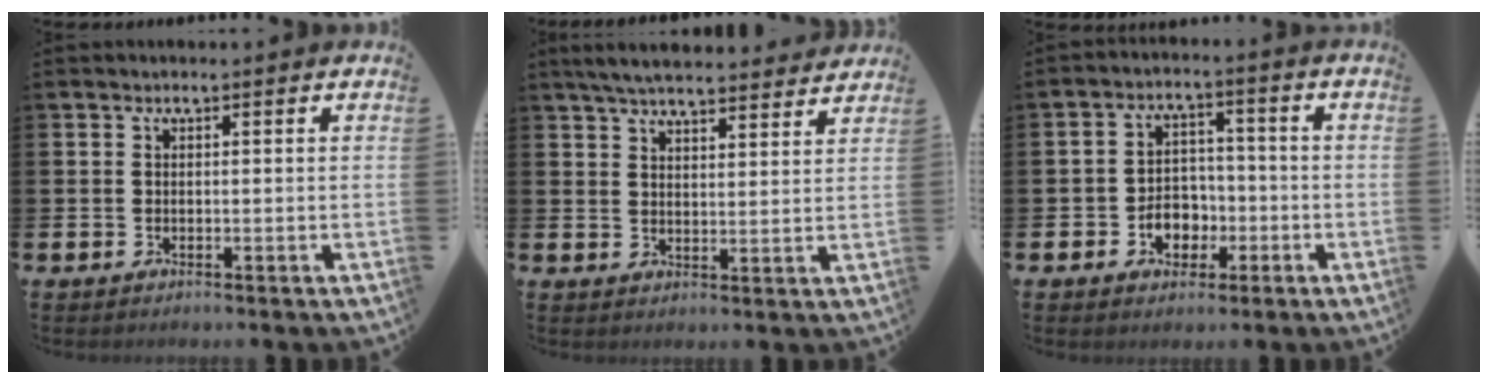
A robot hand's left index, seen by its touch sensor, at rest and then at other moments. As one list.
[{"total": 5.8, "force": [5.6, 0.7, 1.3], "torque": [-0.042, -0.027, 0.102]}, {"total": 4.6, "force": [-1.8, 3.7, 2.1], "torque": [-0.038, 0.004, -0.040]}]